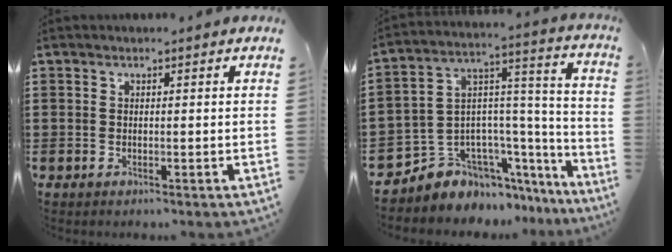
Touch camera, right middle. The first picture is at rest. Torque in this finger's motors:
{"motor_torque": [2.14, 0.00, 0.14, 0.03]}